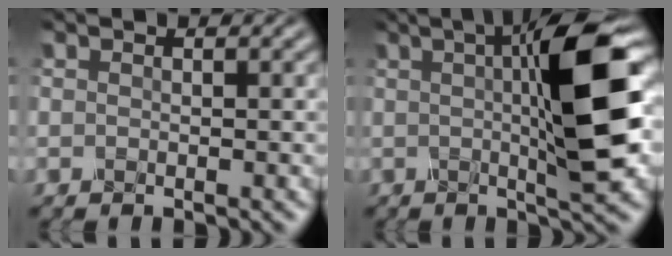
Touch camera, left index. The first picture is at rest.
{"total": 10.5, "force": [1.5, 1.7, 10.2], "torque": [-0.138, 0.010, 0.024]}